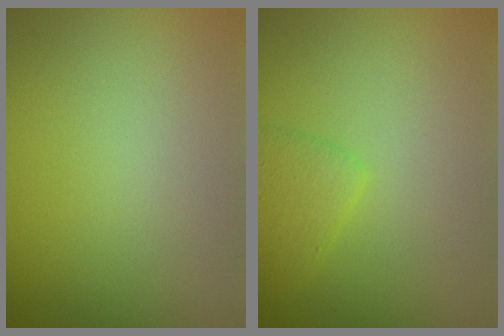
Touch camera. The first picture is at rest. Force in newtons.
{"total": 1.9, "press": 1.9, "slide": 0.1}